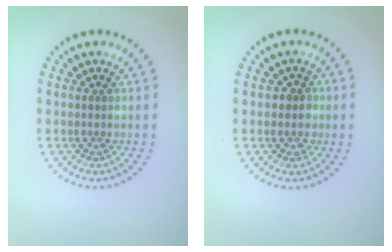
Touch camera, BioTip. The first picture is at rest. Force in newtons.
{"total": 1.3, "press": 1.1, "slide": 0.7}